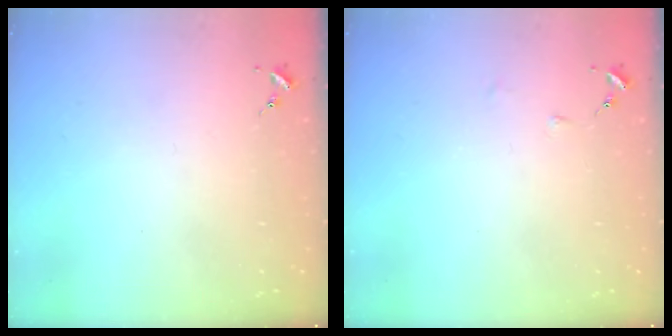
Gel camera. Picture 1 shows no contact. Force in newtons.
{"total": 0.0}